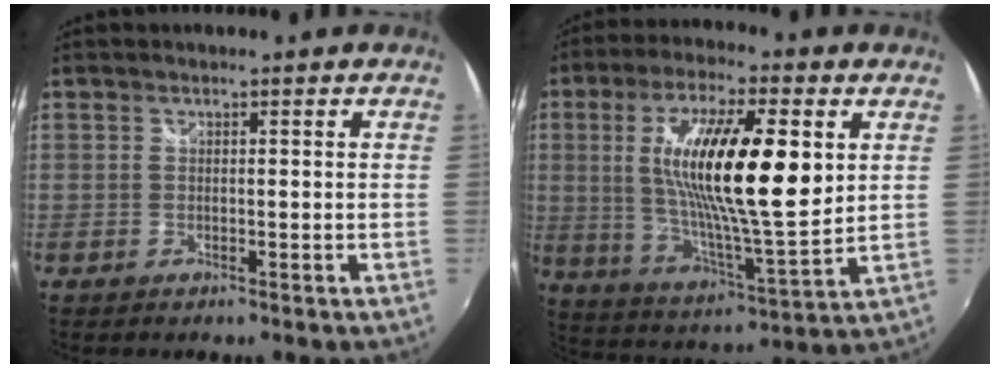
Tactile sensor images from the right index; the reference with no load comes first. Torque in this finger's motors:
{"motor_torque": [2.14, 0.00, 1.05, 0.21]}